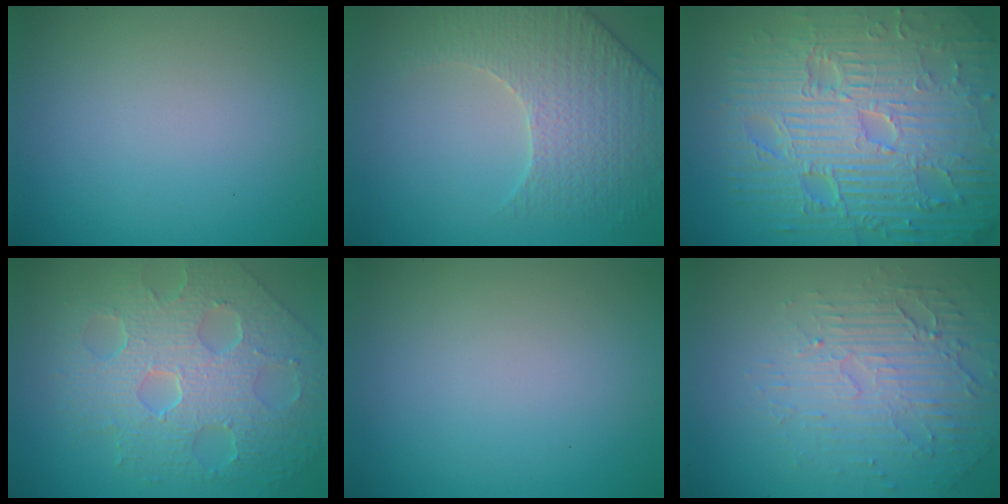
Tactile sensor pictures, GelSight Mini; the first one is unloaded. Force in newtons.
{"total": 4.2, "press": 4.1, "slide": 1.0}
{"total": 12.5, "press": 7.9, "slide": 9.7}
{"total": 8.7, "press": 5.9, "slide": 6.4}
{"total": 0.0}
{"total": 5.7, "press": 3.3, "slide": 4.6}